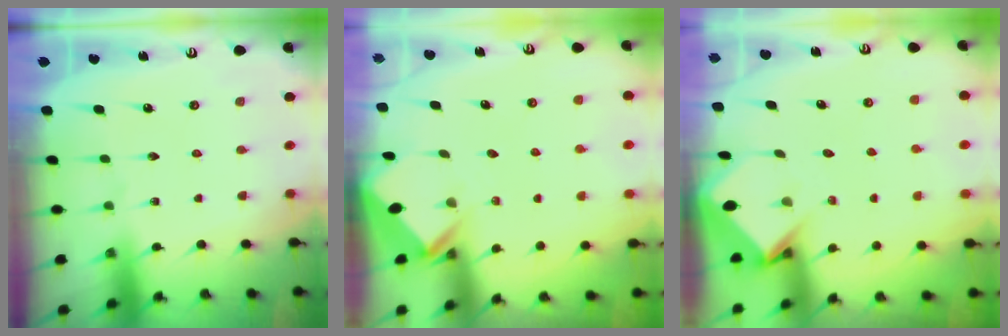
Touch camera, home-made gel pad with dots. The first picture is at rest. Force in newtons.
{"total": 2.7, "press": 2.7, "slide": 0.2}
{"total": 3.8, "press": 3.8, "slide": 0.3}